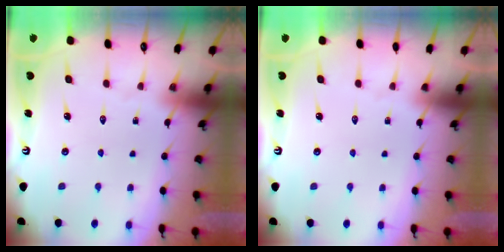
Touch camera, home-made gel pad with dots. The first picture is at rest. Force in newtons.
{"total": 0.0}